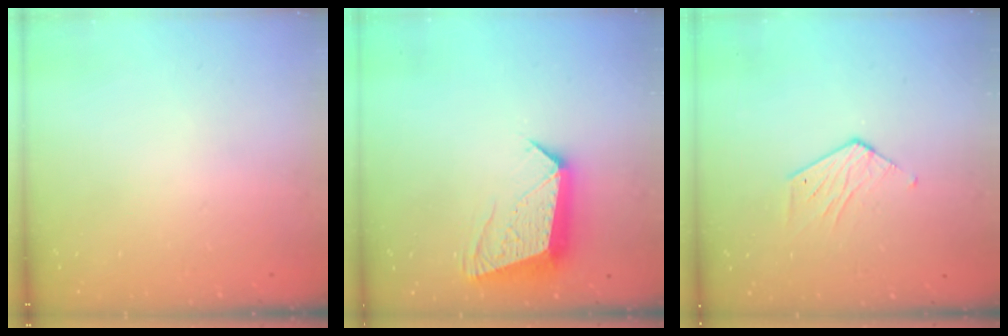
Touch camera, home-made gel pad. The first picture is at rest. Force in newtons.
{"total": 12.0, "press": 11.9, "slide": 1.1}
{"total": 5.3, "press": 5.3, "slide": 0.3}